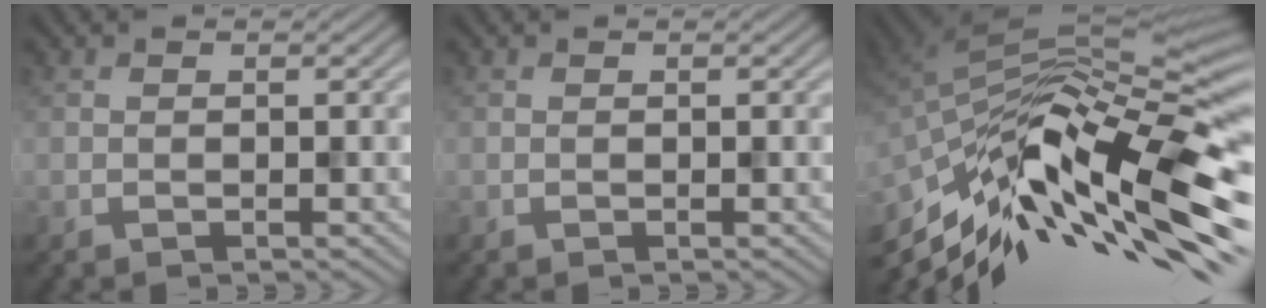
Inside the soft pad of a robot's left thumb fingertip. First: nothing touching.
{"total": 0.0}
{"total": 15.1, "force": [-7.7, 5.0, 12.0], "torque": [-0.241, 0.000, -0.135]}